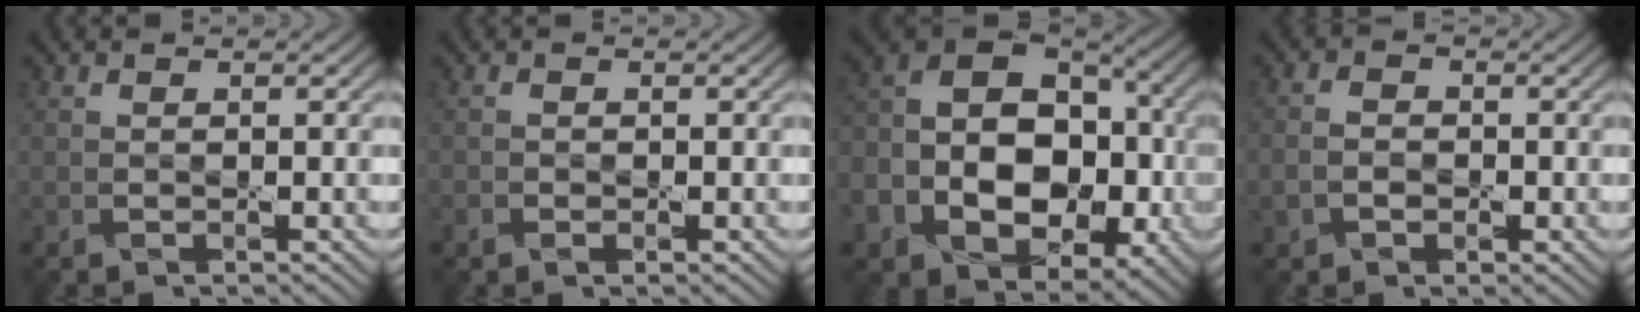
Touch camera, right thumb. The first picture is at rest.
{"total": 1.2, "force": [-0.6, 0.7, 0.7], "torque": [-0.015, -0.004, -0.012]}
{"total": 16.9, "force": [-3.8, 12.3, 11.1], "torque": [-0.213, -0.019, -0.049]}
{"total": 3.2, "force": [-0.8, 2.5, 1.8], "torque": [-0.033, 0.001, -0.018]}